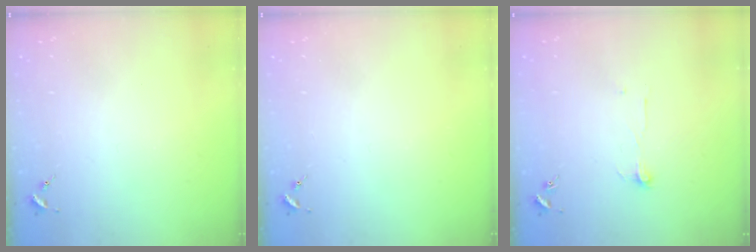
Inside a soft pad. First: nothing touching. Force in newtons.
{"total": 0.0}
{"total": 4.3, "press": 4.3, "slide": 0.5}